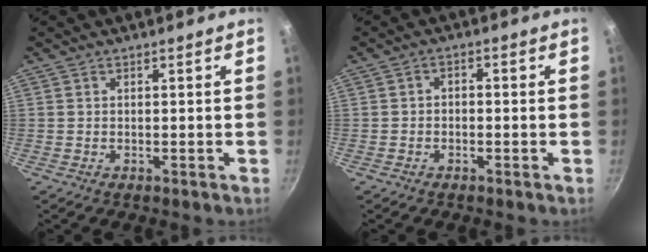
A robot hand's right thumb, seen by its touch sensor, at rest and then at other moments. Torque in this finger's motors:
{"motor_torque": [0.06, -0.02, 0.10, 0.14, 0.09]}